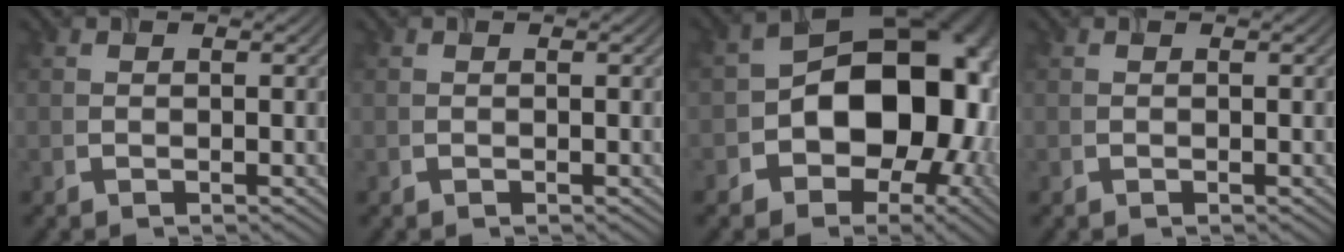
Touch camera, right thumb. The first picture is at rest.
{"total": 0.0}
{"total": 16.3, "force": [-3.1, 11.5, 11.1], "torque": [-0.126, -0.020, -0.048]}
{"total": 0.0}